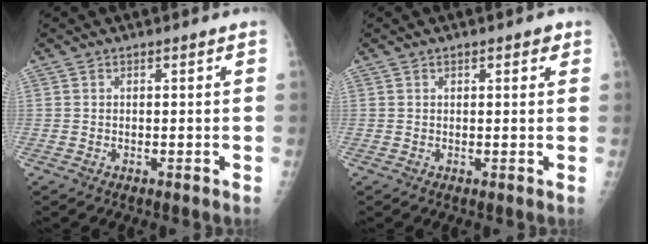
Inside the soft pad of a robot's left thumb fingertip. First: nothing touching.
{"total": 2.2, "force": [1.2, 1.0, 1.6], "torque": [-0.012, -0.002, 0.014]}